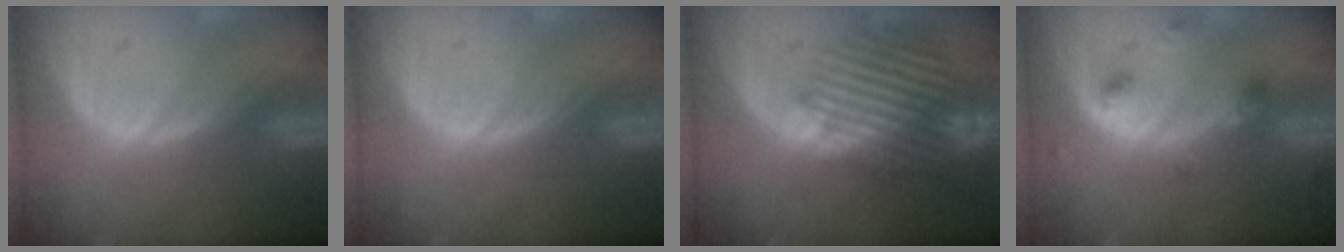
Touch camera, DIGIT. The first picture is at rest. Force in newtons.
{"total": 0.0}
{"total": 10.3, "press": 9.3, "slide": 4.4}
{"total": 3.8, "press": 3.7, "slide": 1.1}